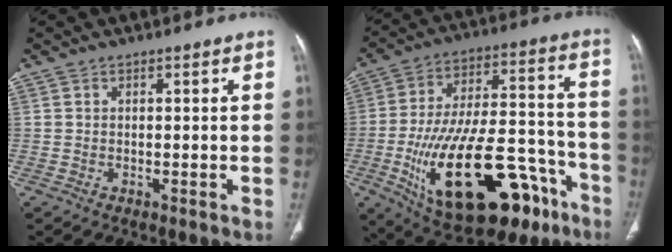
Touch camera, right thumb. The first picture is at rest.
{"total": 30.8, "force": [-13.6, 13.6, 24.1], "torque": [-0.385, 0.050, -0.198]}